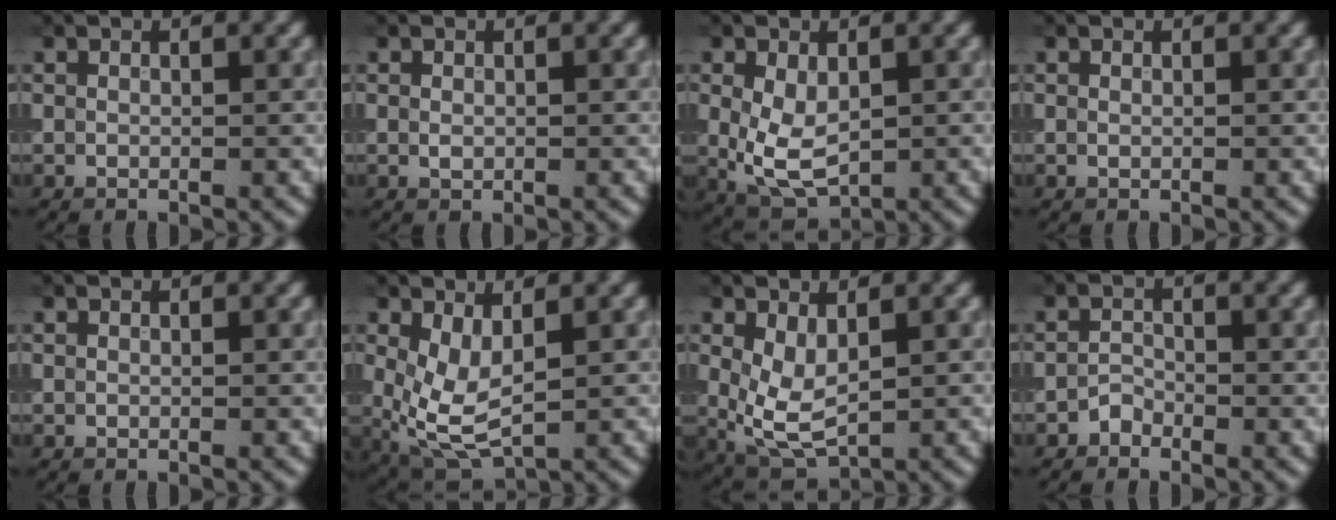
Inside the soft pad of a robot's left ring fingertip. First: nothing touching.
{"total": 0.7, "force": [0.0, 0.5, 0.5], "torque": [-0.007, -0.002, 0.001]}
{"total": 4.9, "force": [0.0, 2.9, 3.9], "torque": [-0.088, -0.009, 0.010]}
{"total": 0.0}
{"total": 0.0}
{"total": 5.0, "force": [0.4, 2.4, 4.4], "torque": [-0.107, -0.015, 0.015]}
{"total": 4.2, "force": [0.6, 2.1, 3.5], "torque": [-0.083, -0.011, 0.019]}
{"total": 1.1, "force": [-0.9, 0.6, 0.2], "torque": [-0.001, 0.005, -0.019]}